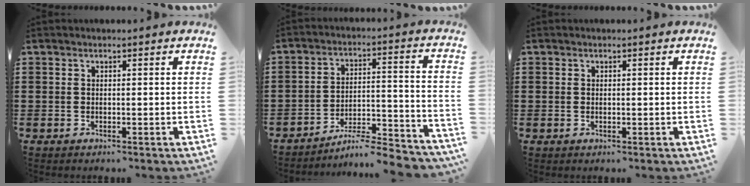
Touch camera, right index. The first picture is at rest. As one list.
[{"total": 6.7, "force": [-6.2, 0.4, 2.5], "torque": [-0.036, -0.001, -0.122]}, {"total": 0.0}]